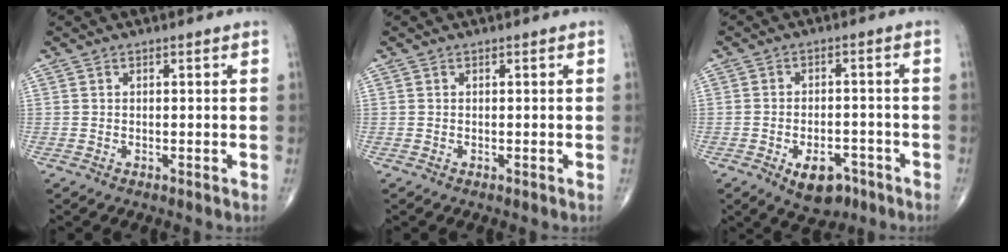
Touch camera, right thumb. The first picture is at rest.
{"total": 0.0}
{"total": 7.8, "force": [-4.2, 4.5, 4.8], "torque": [-0.057, 0.021, -0.057]}